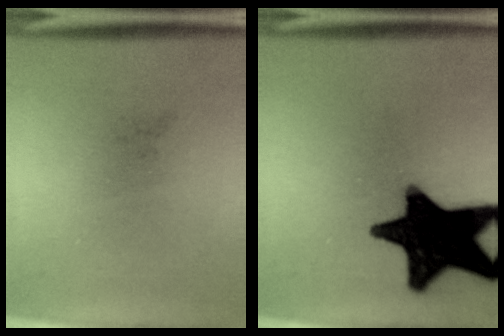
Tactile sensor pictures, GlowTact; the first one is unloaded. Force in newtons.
{"total": 19.3}